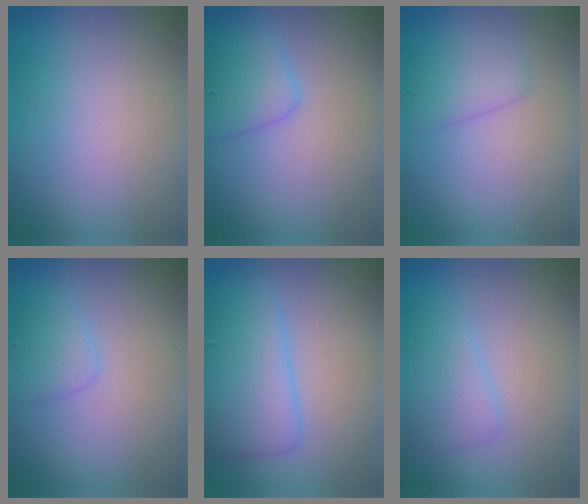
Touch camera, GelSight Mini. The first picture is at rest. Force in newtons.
{"total": 2.6, "press": 2.6, "slide": 0.2}
{"total": 2.2, "press": 2.2, "slide": 0.2}
{"total": 1.7, "press": 1.7, "slide": 0.0}
{"total": 4.3, "press": 4.3, "slide": 0.3}
{"total": 2.1, "press": 2.1, "slide": 0.1}